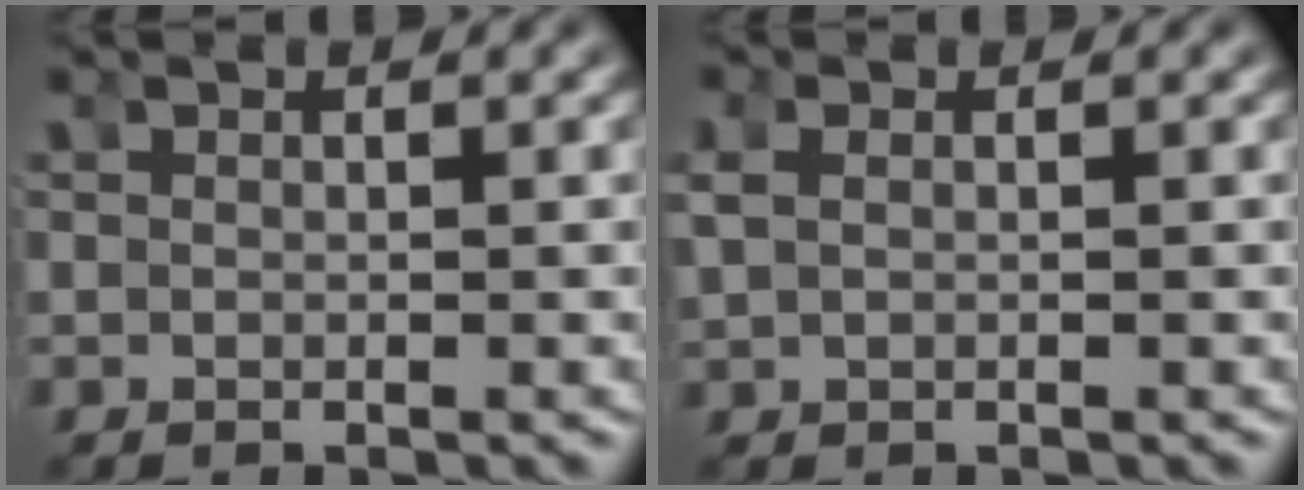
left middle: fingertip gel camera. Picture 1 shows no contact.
{"total": 0.9, "force": [0.6, 0.4, 0.6], "torque": [-0.025, 0.004, 0.015]}